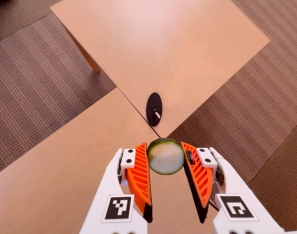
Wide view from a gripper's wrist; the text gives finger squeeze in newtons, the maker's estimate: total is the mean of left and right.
{"total": 11.4, "left": 11.0, "right": 11.9}